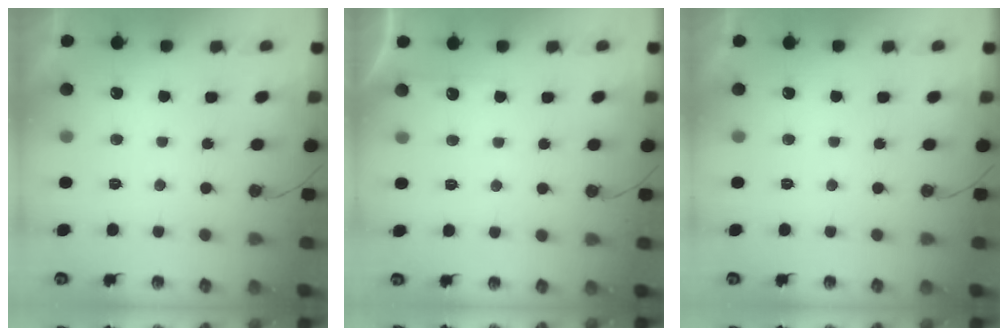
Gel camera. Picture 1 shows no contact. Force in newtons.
{"total": 2.7, "press": 2.7, "slide": 0.4}
{"total": 0.0}